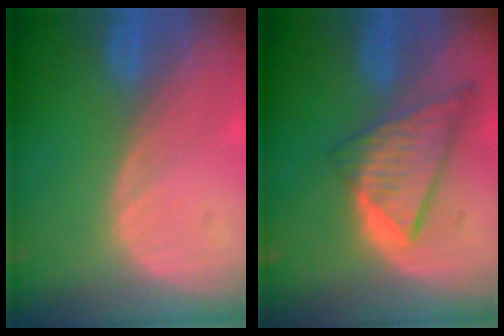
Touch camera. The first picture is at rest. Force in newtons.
{"total": 8.7, "press": 7.5, "slide": 4.3}